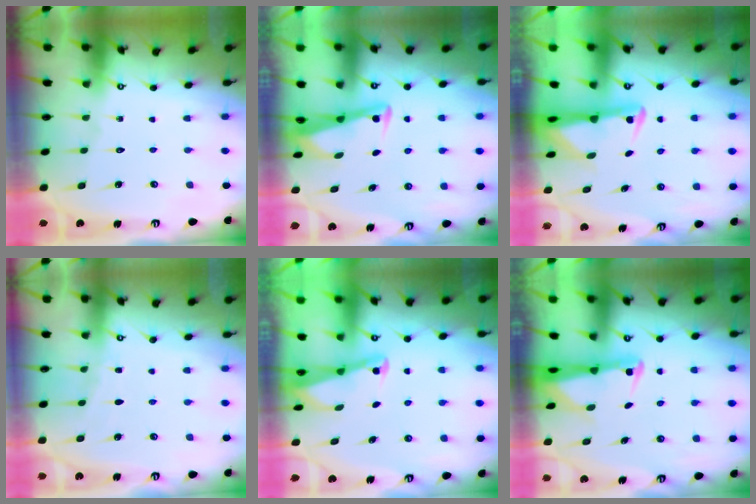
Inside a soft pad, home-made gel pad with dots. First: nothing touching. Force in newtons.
{"total": 3.3, "press": 3.3, "slide": 0.4}
{"total": 3.2, "press": 3.1, "slide": 0.6}
{"total": 3.2, "press": 3.2, "slide": 0.4}
{"total": 2.2, "press": 2.1, "slide": 0.4}
{"total": 2.6, "press": 2.5, "slide": 0.5}